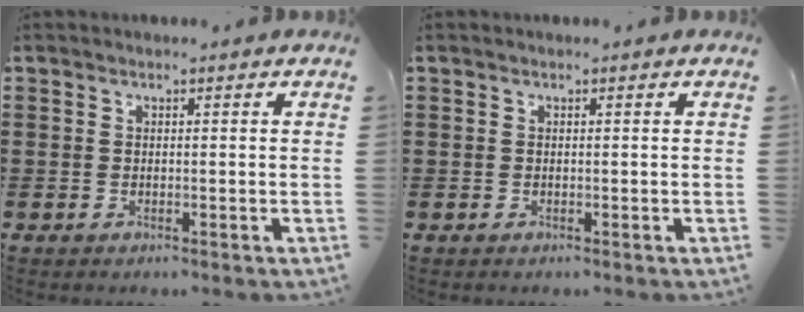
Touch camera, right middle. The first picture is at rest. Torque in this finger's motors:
{"motor_torque": [-0.31, -0.23, -0.01, 0.01]}